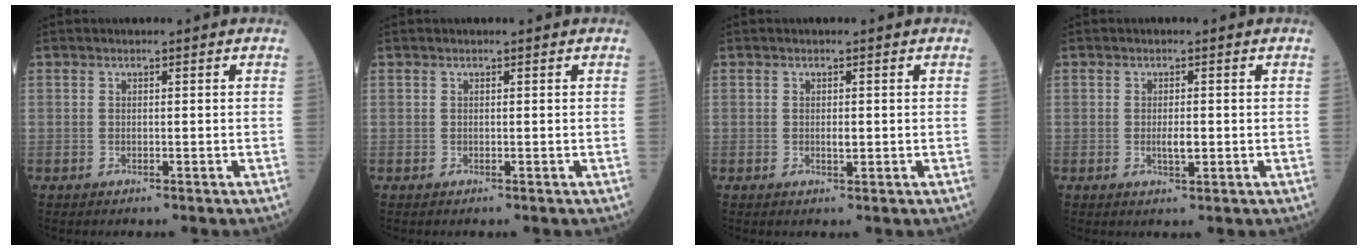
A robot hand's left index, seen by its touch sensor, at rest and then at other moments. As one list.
[{"total": 0.0}, {"total": 1.1, "force": [0.0, 0.4, 1.0], "torque": [-0.019, -0.001, 0.002]}, {"total": 2.1, "force": [-0.2, 0.6, 2.0], "torque": [-0.039, -0.001, -0.002]}]